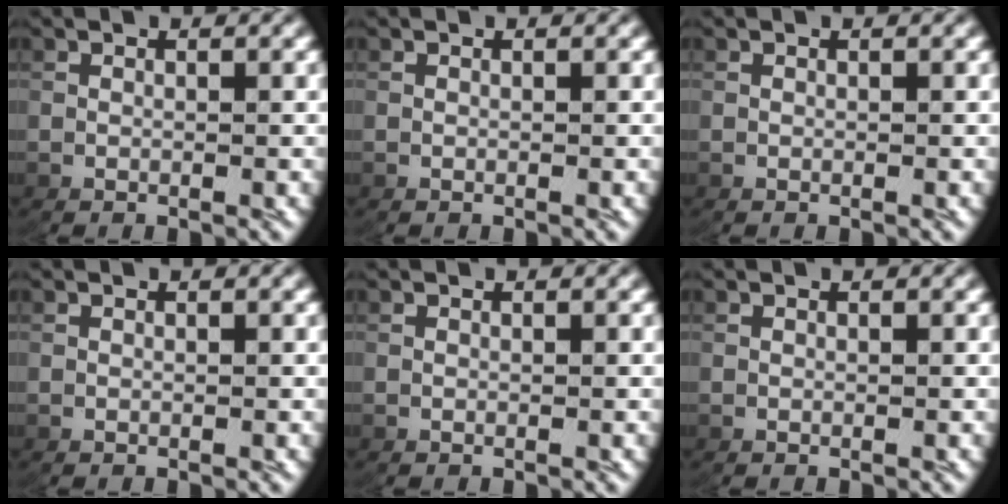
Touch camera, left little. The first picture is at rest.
{"total": 0.0}
{"total": 0.0}
{"total": 0.0}
{"total": 0.0}
{"total": 0.0}